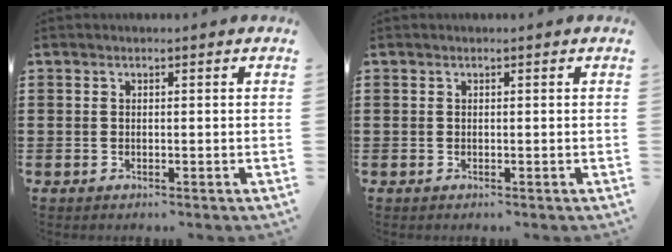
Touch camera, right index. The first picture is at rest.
{"total": 0.0}